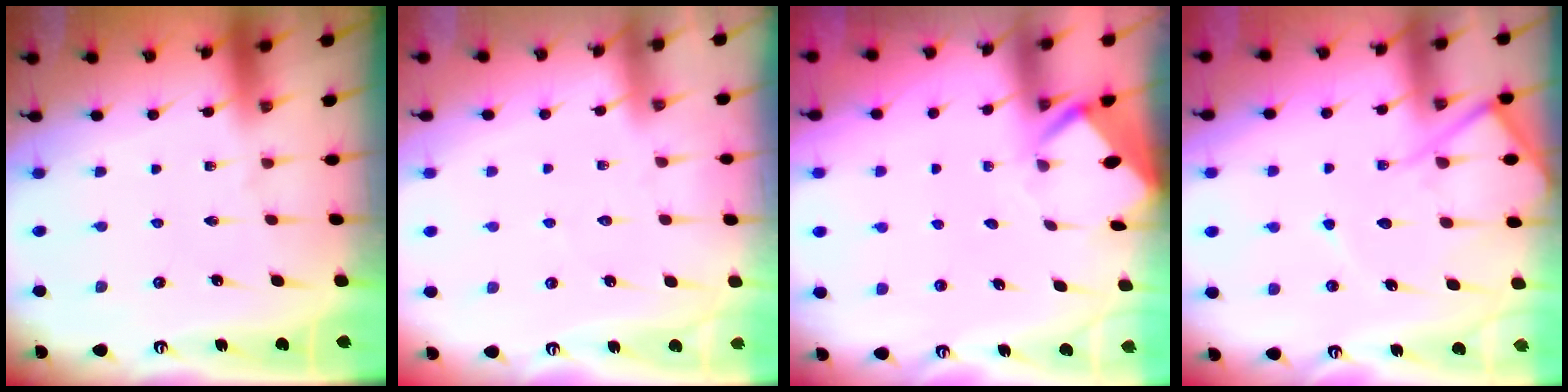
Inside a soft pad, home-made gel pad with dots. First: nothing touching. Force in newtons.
{"total": 2.5, "press": 2.5, "slide": 0.3}
{"total": 3.3, "press": 3.2, "slide": 0.3}
{"total": 10.5, "press": 10.5, "slide": 1.1}